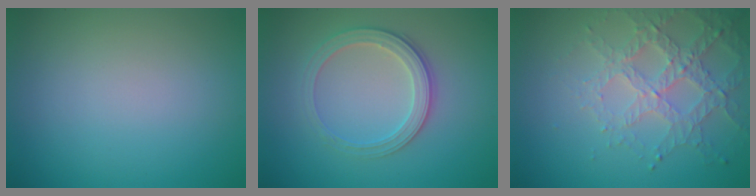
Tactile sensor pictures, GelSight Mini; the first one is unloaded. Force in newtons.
{"total": 2.8, "press": 2.7, "slide": 0.7}
{"total": 3.6, "press": 3.6, "slide": 0.8}